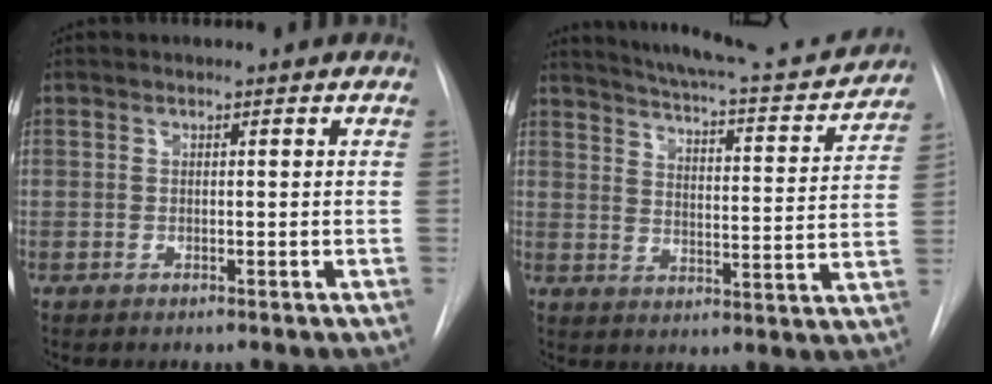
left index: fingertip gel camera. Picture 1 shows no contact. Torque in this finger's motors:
{"motor_torque": [0.94, -1.20, 0.21, 0.04]}